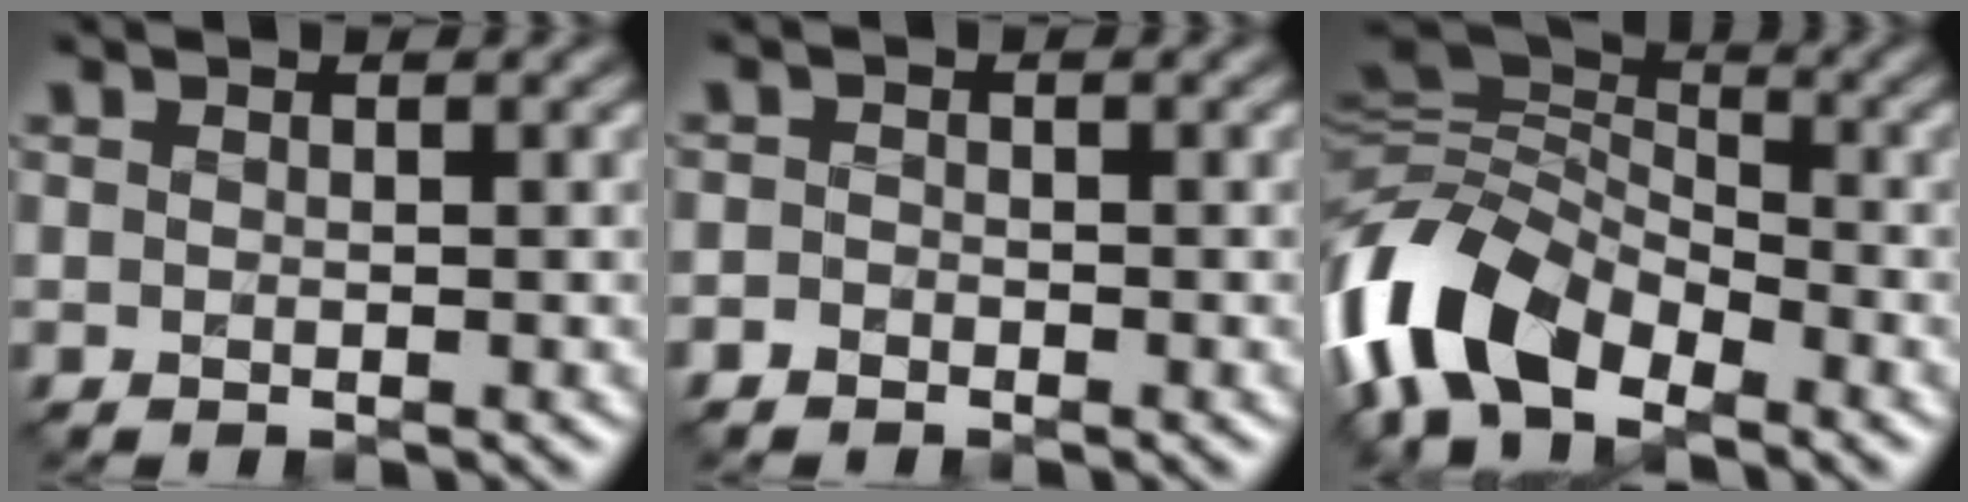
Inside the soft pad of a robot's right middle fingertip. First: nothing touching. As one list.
[{"total": 0.9, "force": [-0.7, 0.6, 0.1], "torque": [0.002, 0.000, -0.015]}, {"total": 9.9, "force": [-5.4, 5.5, 6.2], "torque": [-0.127, -0.001, -0.121]}]